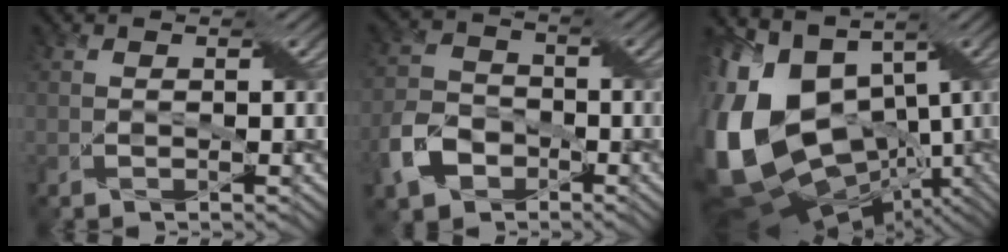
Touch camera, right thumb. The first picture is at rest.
{"total": 6.6, "force": [-3.6, 4.7, 2.9], "torque": [-0.072, -0.006, -0.087]}
{"total": 20.5, "force": [-1.7, 14.5, 14.4], "torque": [-0.329, -0.019, 0.001]}